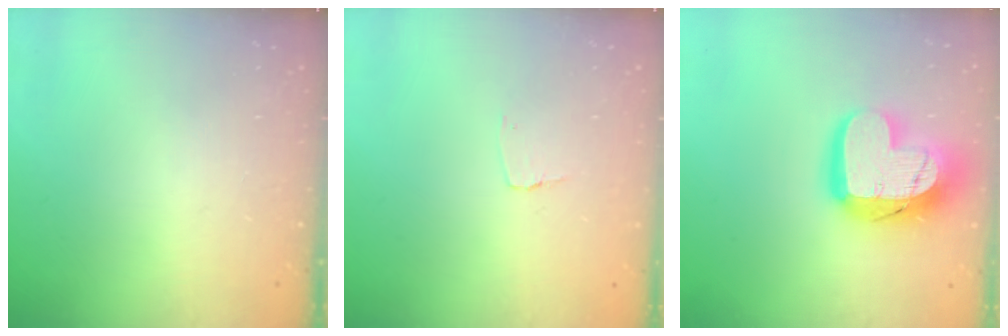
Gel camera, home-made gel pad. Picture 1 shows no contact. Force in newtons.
{"total": 2.6, "press": 2.6, "slide": 0.2}
{"total": 18.3, "press": 18.2, "slide": 1.4}